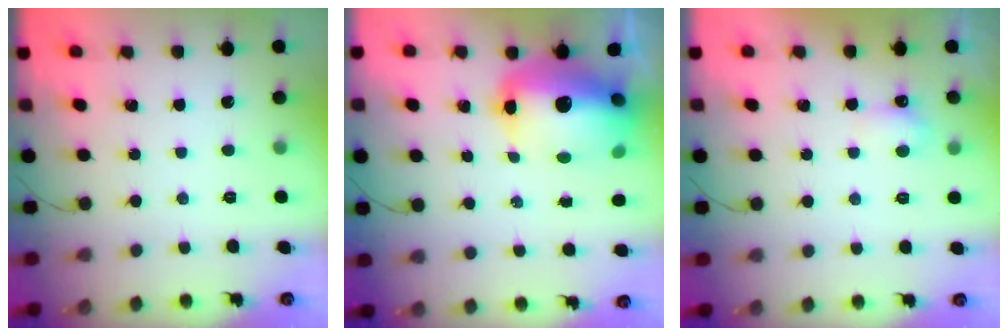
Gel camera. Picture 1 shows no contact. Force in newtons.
{"total": 17.4, "press": 16.9, "slide": 4.3}
{"total": 3.7, "press": 3.6, "slide": 1.1}